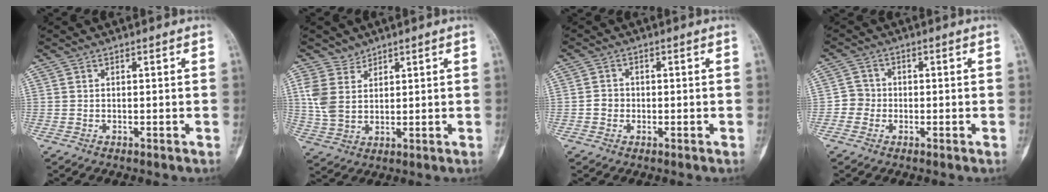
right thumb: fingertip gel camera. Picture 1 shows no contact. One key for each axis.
{"total": 6.2, "fx": 3.7, "fy": 4.4, "fz": 2.3, "tx": -0.036, "ty": -0.023, "tz": 0.084}
{"total": 2.2, "fx": -0.5, "fy": 2.0, "fz": 0.7, "tx": -0.003, "ty": 0.008, "tz": -0.013}
{"total": 3.0, "fx": -0.9, "fy": 2.8, "fz": 0.4, "tx": 0.013, "ty": 0.011, "tz": -0.028}